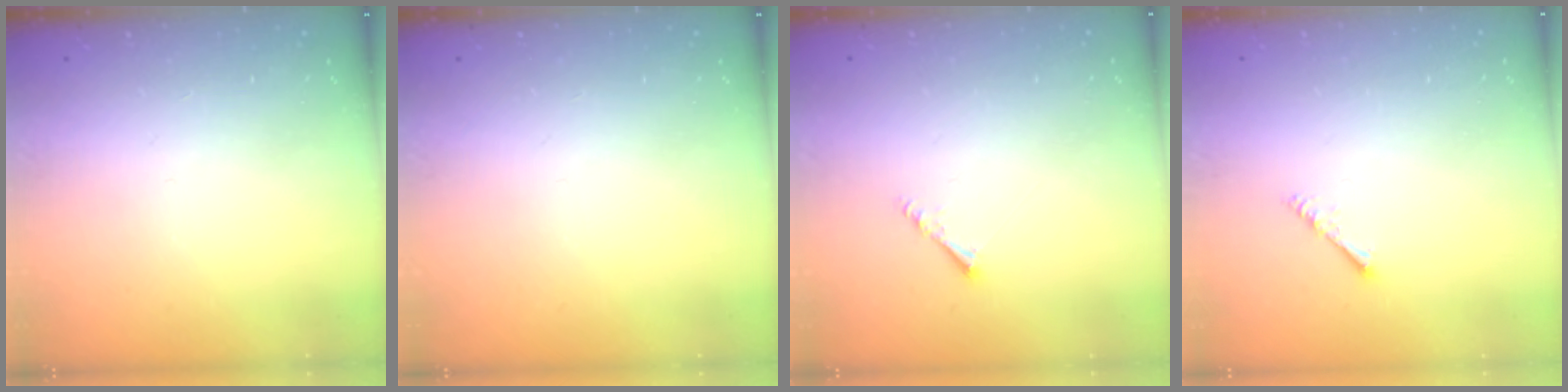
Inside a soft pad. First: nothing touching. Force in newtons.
{"total": 0.0}
{"total": 1.6, "press": 1.6, "slide": 0.3}
{"total": 1.4, "press": 1.3, "slide": 0.3}